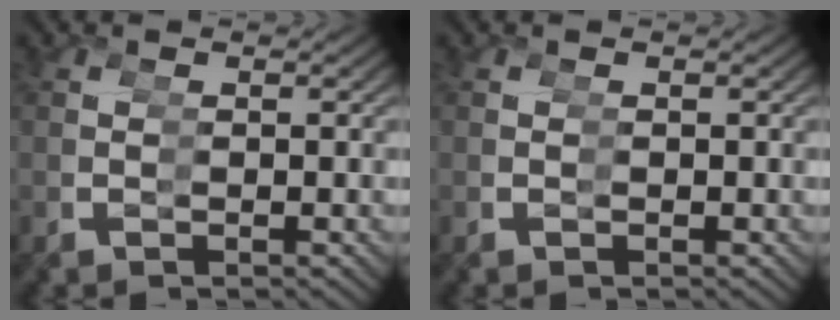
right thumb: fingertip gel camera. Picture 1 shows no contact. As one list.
[{"total": 0.0}]